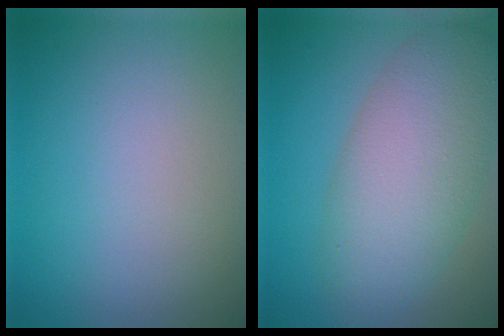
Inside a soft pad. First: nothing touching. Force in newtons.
{"total": 7.9, "press": 7.9, "slide": 0.3}